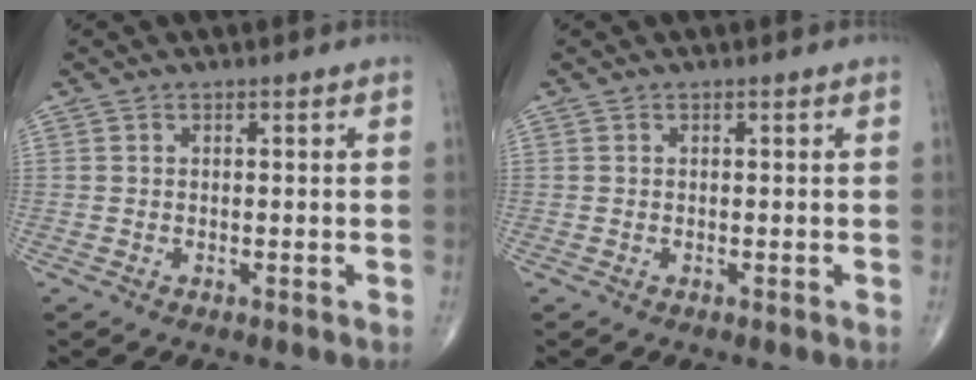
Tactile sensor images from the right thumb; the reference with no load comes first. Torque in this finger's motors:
{"motor_torque": [0.00, 0.00, 0.01, 0.00, 0.00]}